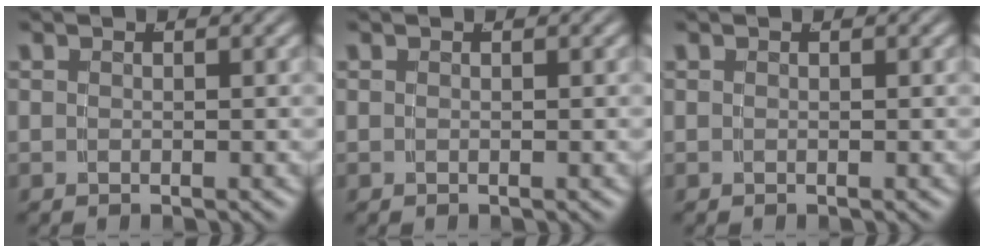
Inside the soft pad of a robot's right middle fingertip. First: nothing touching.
{"total": 0.0}
{"total": 0.0}